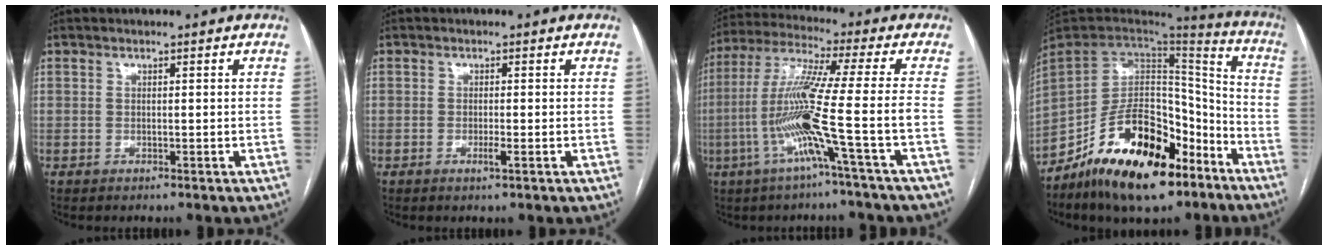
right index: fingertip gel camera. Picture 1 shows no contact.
{"total": 1.4, "force": [-0.6, 0.0, 1.3], "torque": [-0.023, -0.002, -0.011]}
{"total": 13.8, "force": [-4.4, -2.4, 12.8], "torque": [-0.256, -0.003, -0.090]}
{"total": 22.8, "force": [-13.8, 9.7, 15.4], "torque": [-0.260, 0.013, -0.230]}